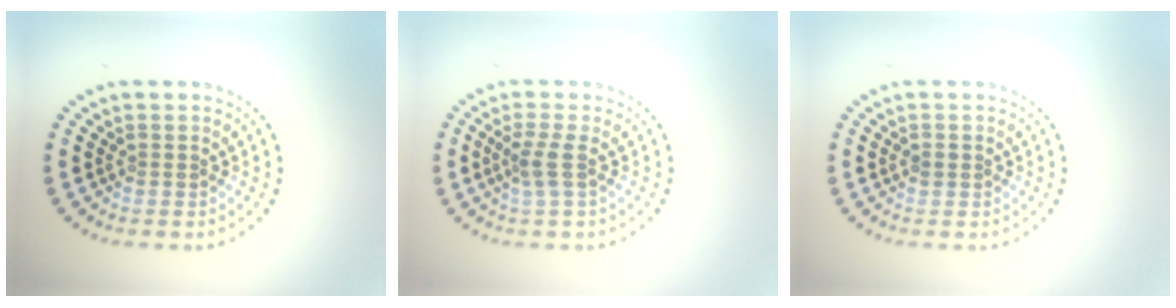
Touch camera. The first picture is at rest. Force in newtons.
{"total": 2.0, "press": 1.6, "slide": 1.3}
{"total": 1.0, "press": 1.0, "slide": 0.1}